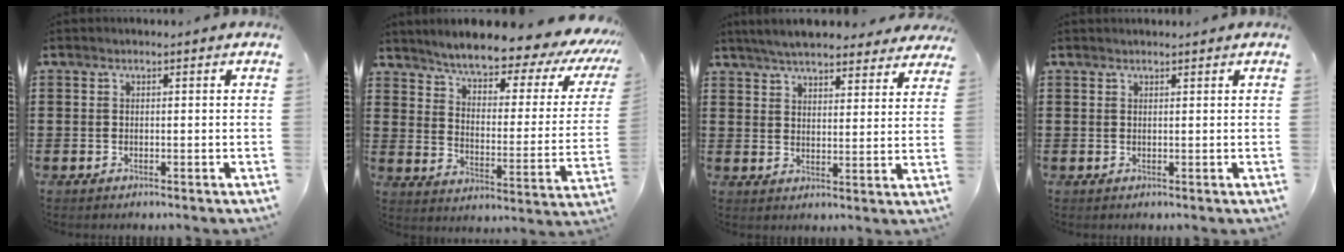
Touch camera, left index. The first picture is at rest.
{"total": 6.2, "force": [5.5, 0.4, 2.8], "torque": [-0.074, -0.046, 0.086]}
{"total": 5.8, "force": [5.5, 0.6, 1.7], "torque": [-0.054, -0.017, 0.101]}
{"total": 0.5, "force": [0.5, 0.0, 0.1], "torque": [-0.003, 0.000, 0.012]}